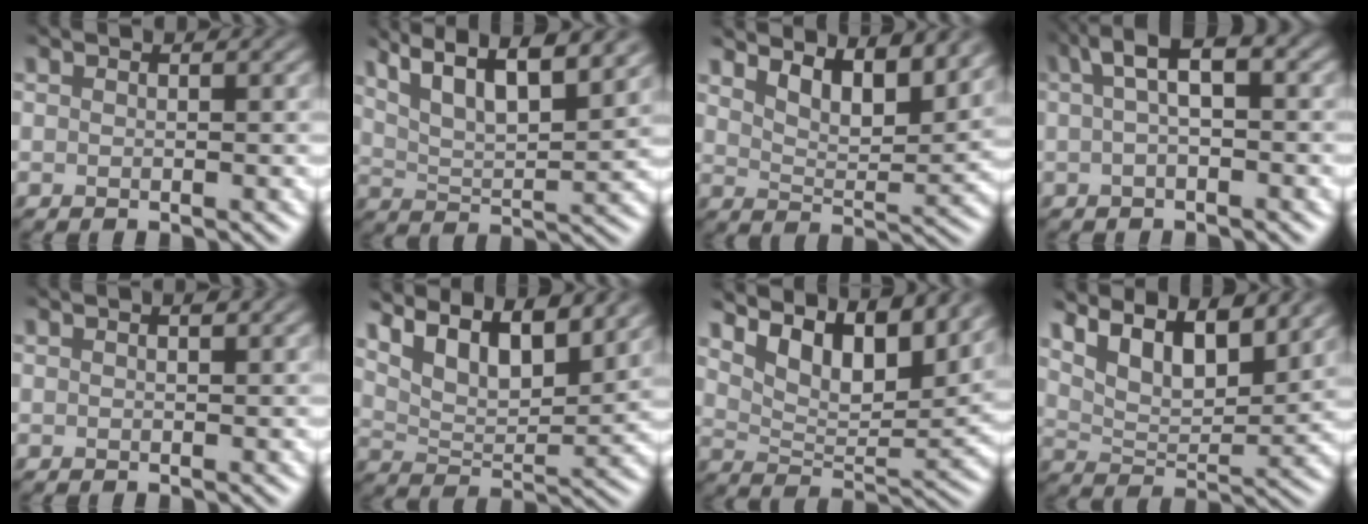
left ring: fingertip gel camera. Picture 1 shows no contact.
{"total": 11.0, "force": [7.7, 3.2, 7.1], "torque": [-0.111, 0.031, 0.095]}
{"total": 5.6, "force": [4.2, 1.5, 3.3], "torque": [-0.056, -0.004, 0.064]}
{"total": 3.7, "force": [1.0, 1.1, 3.4], "torque": [-0.059, 0.014, 0.009]}
{"total": 0.7, "force": [0.3, 0.1, 0.6], "torque": [-0.007, 0.003, 0.004]}
{"total": 7.7, "force": [5.3, 2.8, 4.9], "torque": [-0.086, 0.007, 0.079]}
{"total": 7.8, "force": [5.3, 2.9, 4.9], "torque": [-0.081, -0.008, 0.093]}
{"total": 6.9, "force": [4.6, 2.7, 4.5], "torque": [-0.076, 0.005, 0.069]}